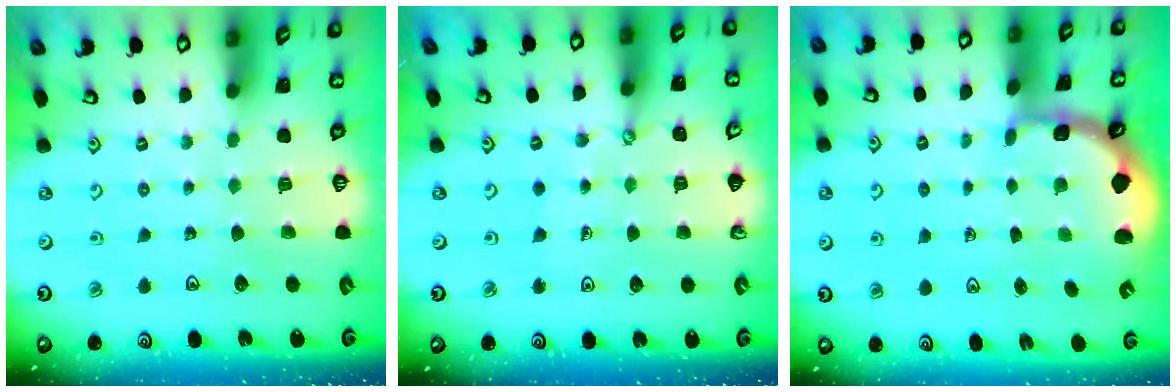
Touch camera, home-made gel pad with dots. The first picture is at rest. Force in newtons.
{"total": 0.6, "press": 0.6, "slide": 0.1}
{"total": 1.7, "press": 1.6, "slide": 0.5}